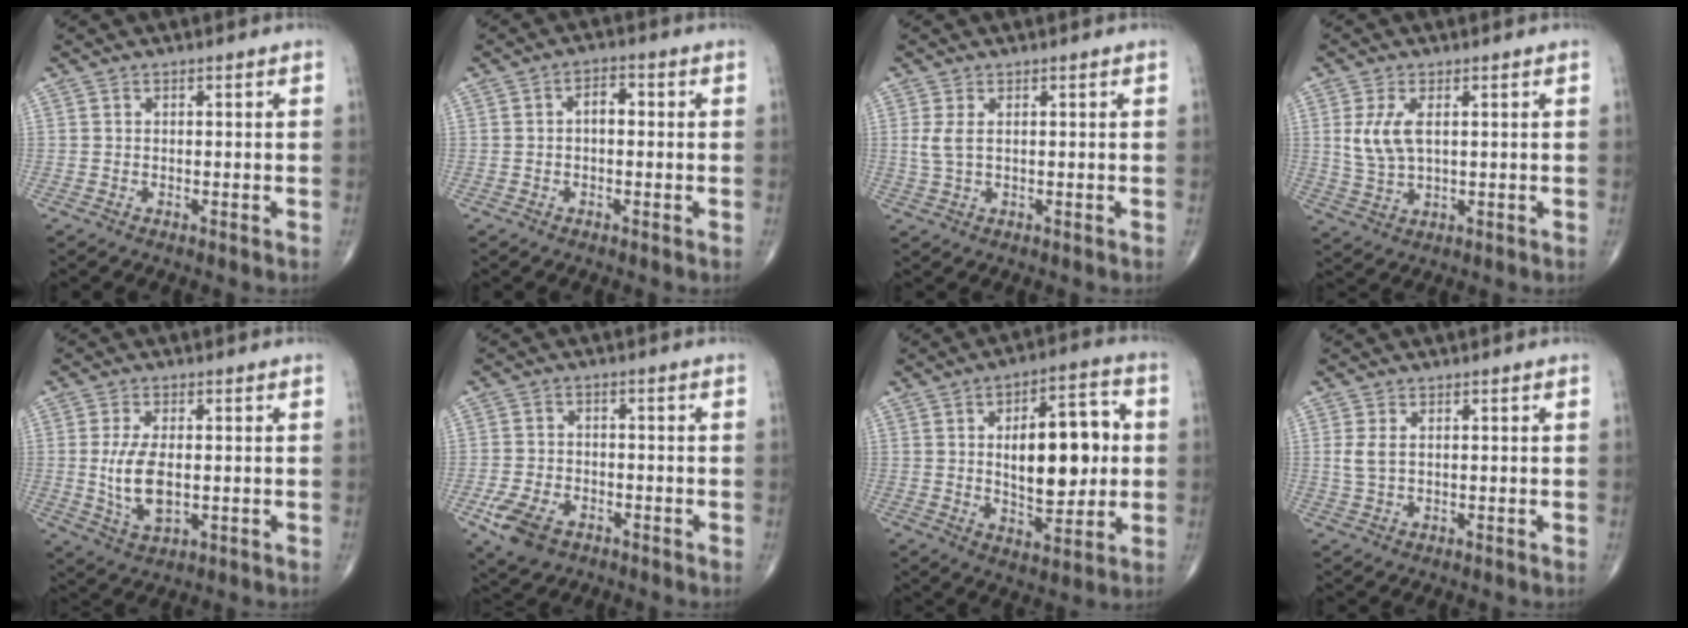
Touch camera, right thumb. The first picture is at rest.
{"total": 3.0, "force": [0.0, 1.8, 2.5], "torque": [-0.031, 0.012, -0.005]}
{"total": 2.6, "force": [0.6, 1.1, 2.3], "torque": [-0.061, 0.003, 0.019]}
{"total": 6.4, "force": [1.5, 3.1, 5.4], "torque": [-0.116, -0.007, 0.037]}
{"total": 8.3, "force": [-0.3, 4.1, 7.2], "torque": [-0.141, -0.012, 0.000]}
{"total": 7.6, "force": [-3.8, 4.7, 4.6], "torque": [-0.092, 0.009, -0.064]}
{"total": 17.2, "force": [1.6, 8.1, 15.0], "torque": [-0.190, 0.006, 0.028]}
{"total": 2.6, "force": [0.6, 1.5, 2.1], "torque": [-0.053, 0.003, 0.017]}